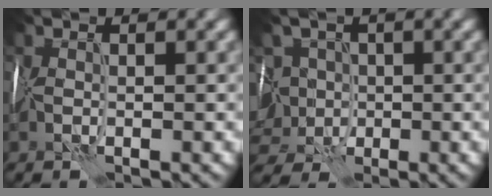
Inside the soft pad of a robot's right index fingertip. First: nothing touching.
{"total": 6.9, "force": [-1.9, 6.2, 2.3], "torque": [-0.043, 0.010, -0.059]}